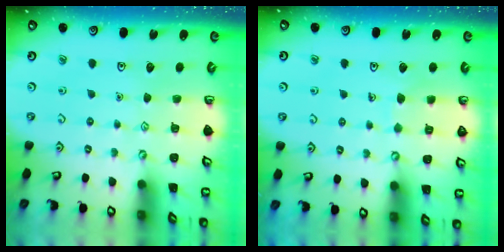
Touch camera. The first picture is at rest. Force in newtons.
{"total": 5.4, "press": 5.3, "slide": 0.4}